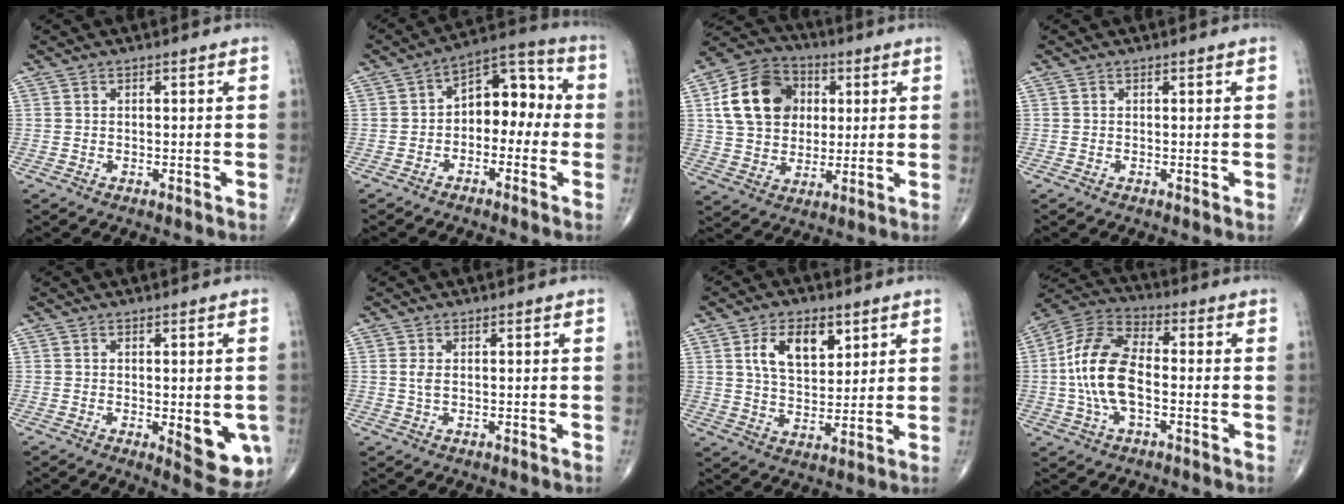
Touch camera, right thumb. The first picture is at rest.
{"total": 10.3, "force": [-1.1, 6.7, 7.8], "torque": [-0.077, 0.046, -0.035]}
{"total": 15.7, "force": [3.5, 12.3, 9.2], "torque": [-0.142, 0.009, 0.057]}
{"total": 0.0}
{"total": 8.5, "force": [-1.8, 3.4, 7.6], "torque": [-0.073, -0.016, -0.015]}
{"total": 1.6, "force": [0.3, 0.7, 1.5], "torque": [-0.037, 0.002, 0.011]}
{"total": 10.1, "force": [4.3, 5.8, 7.2], "torque": [-0.100, -0.018, 0.079]}
{"total": 13.5, "force": [-1.2, 6.9, 11.5], "torque": [-0.236, 0.029, -0.030]}